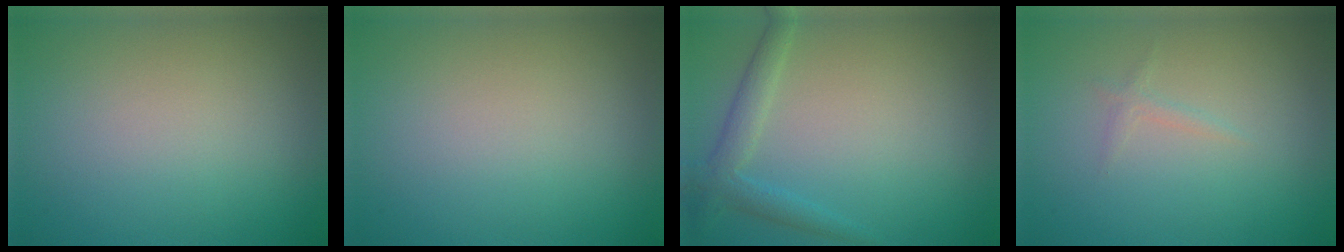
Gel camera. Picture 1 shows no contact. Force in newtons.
{"total": 0.0}
{"total": 2.4, "press": 2.4, "slide": 0.2}
{"total": 0.7, "press": 0.7, "slide": 0.0}